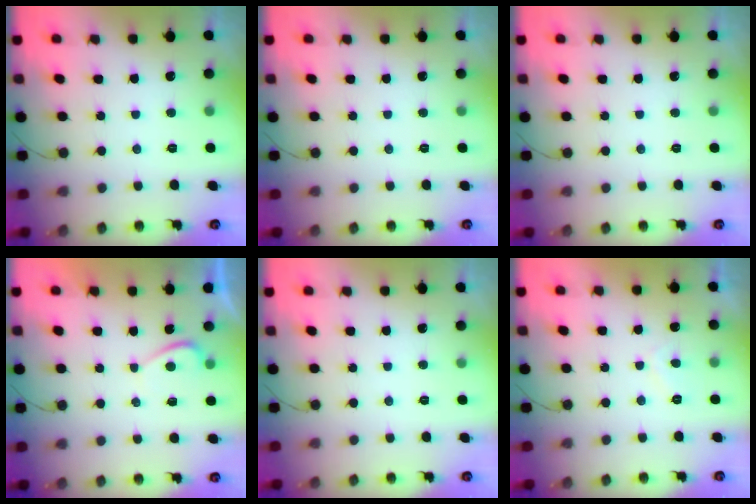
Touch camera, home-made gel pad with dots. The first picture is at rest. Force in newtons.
{"total": 0.0}
{"total": 0.0}
{"total": 0.0}
{"total": 0.0}
{"total": 1.6, "press": 1.4, "slide": 0.7}